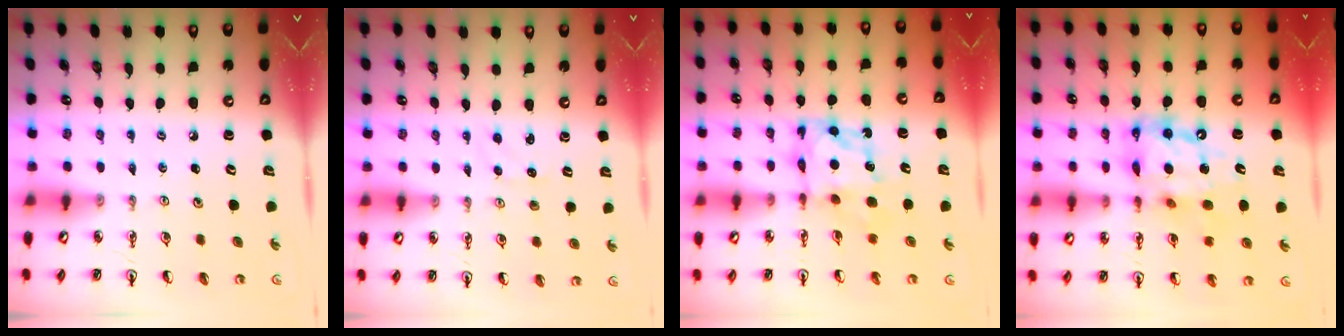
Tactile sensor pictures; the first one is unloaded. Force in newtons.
{"total": 2.2, "press": 2.2, "slide": 0.3}
{"total": 7.5, "press": 7.5, "slide": 0.6}
{"total": 13.5, "press": 13.4, "slide": 1.5}